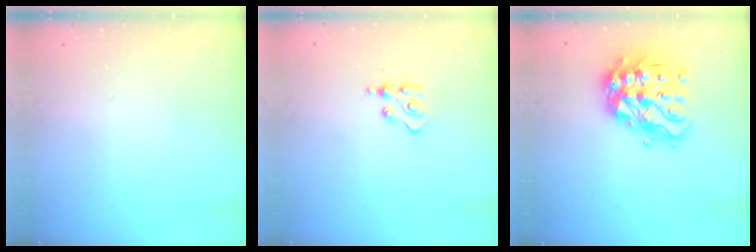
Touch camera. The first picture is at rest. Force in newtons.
{"total": 4.9, "press": 4.9, "slide": 0.5}
{"total": 19.5, "press": 19.5, "slide": 1.4}